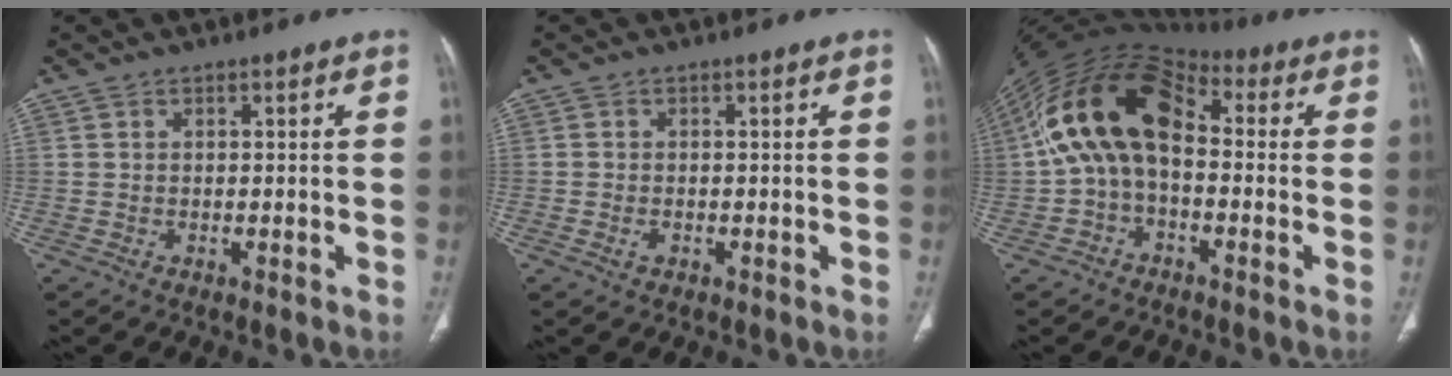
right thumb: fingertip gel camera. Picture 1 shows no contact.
{"total": 1.4, "force": [-0.6, 1.0, 0.8], "torque": [-0.018, 0.003, -0.008]}
{"total": 16.3, "force": [0.5, 10.1, 12.8], "torque": [-0.231, 0.049, -0.003]}